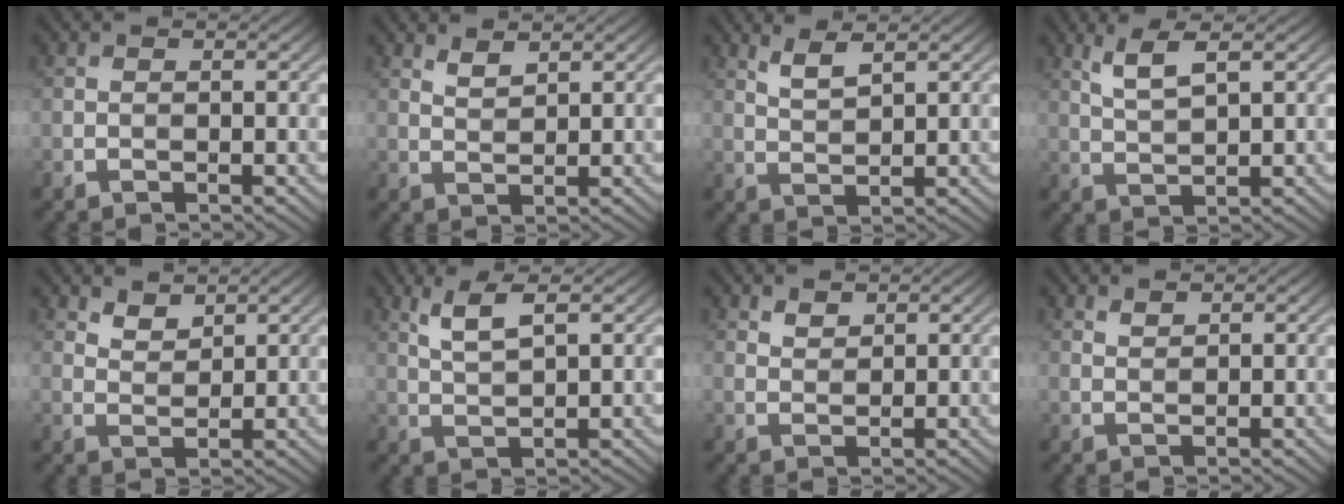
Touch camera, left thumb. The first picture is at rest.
{"total": 1.9, "force": [1.6, 0.5, 1.0], "torque": [-0.026, -0.001, 0.033]}
{"total": 2.9, "force": [2.1, 0.7, 2.0], "torque": [-0.049, 0.000, 0.046]}
{"total": 4.0, "force": [2.3, 0.9, 3.2], "torque": [-0.077, 0.002, 0.051]}
{"total": 2.8, "force": [2.3, 1.2, 1.1], "torque": [-0.023, -0.004, 0.049]}
{"total": 4.0, "force": [2.3, 0.8, 3.2], "torque": [-0.078, 0.002, 0.051]}
{"total": 1.7, "force": [1.4, 0.8, 0.6], "torque": [-0.015, -0.003, 0.030]}
{"total": 1.1, "force": [1.0, 0.3, 0.5], "torque": [-0.014, -0.002, 0.022]}